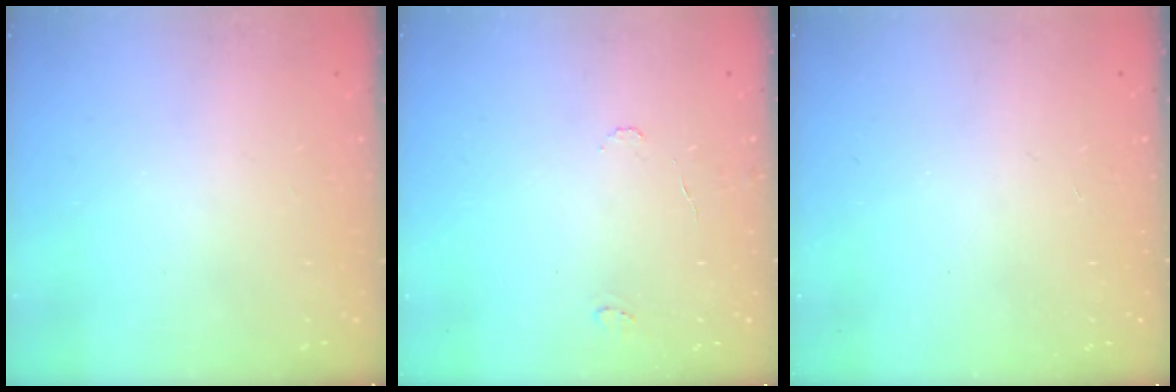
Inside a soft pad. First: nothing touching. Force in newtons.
{"total": 4.4, "press": 4.4, "slide": 0.5}
{"total": 0.0}